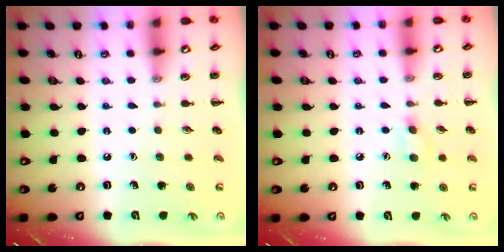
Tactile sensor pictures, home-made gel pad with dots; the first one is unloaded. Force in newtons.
{"total": 5.2, "press": 4.9, "slide": 1.7}